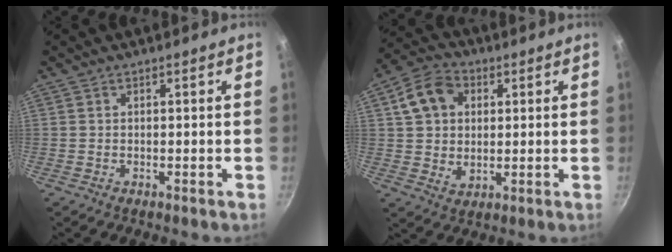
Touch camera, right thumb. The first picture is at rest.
{"total": 10.7, "force": [3.1, 8.2, 6.1], "torque": [-0.092, 0.001, 0.046]}